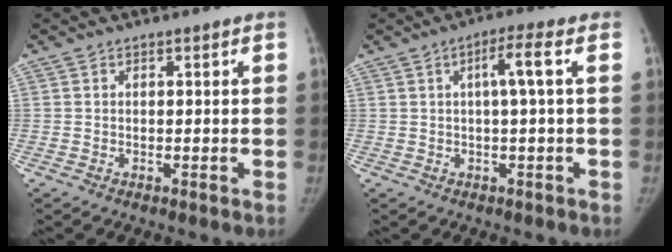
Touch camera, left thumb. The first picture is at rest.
{"total": 4.4, "force": [0.6, -0.3, 4.4], "torque": [-0.085, 0.012, 0.014]}